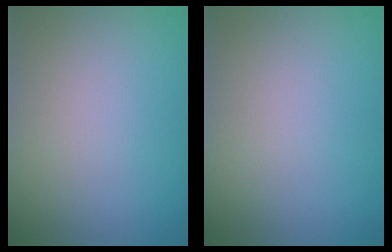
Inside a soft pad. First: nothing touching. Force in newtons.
{"total": 0.0}